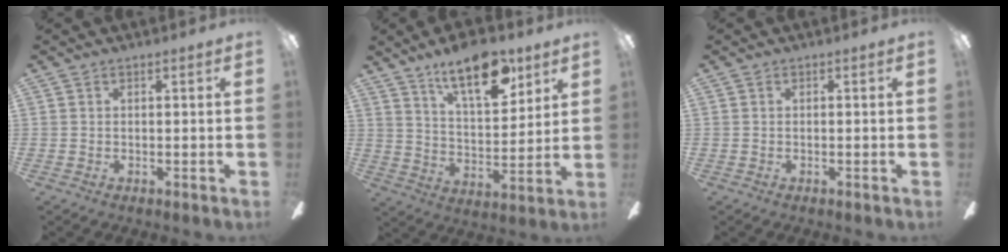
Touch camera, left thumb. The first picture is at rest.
{"total": 16.4, "force": [10.9, 6.8, 10.2], "torque": [-0.156, -0.053, 0.182]}
{"total": 0.0}